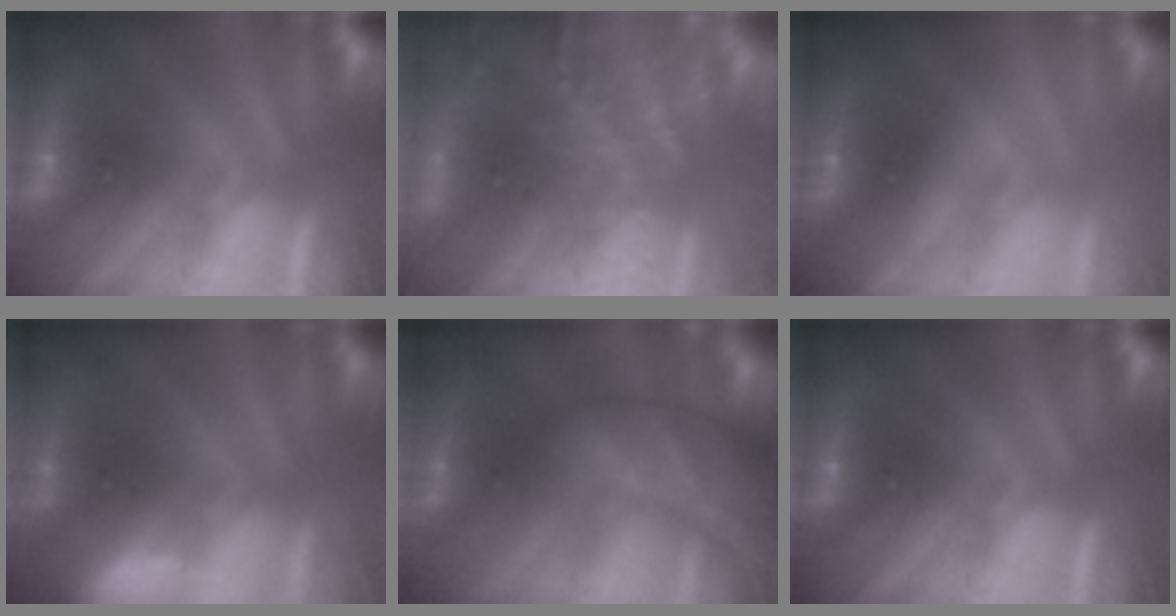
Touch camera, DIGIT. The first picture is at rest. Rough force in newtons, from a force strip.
{"total": 7.4}
{"total": 2.1}
{"total": 7.0}
{"total": 7.8}
{"total": 0.0}